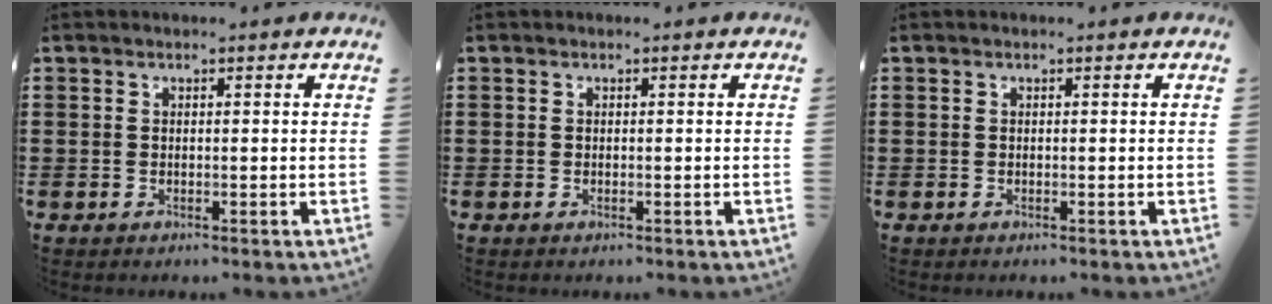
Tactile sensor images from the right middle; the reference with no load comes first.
{"total": 0.0}
{"total": 0.0}